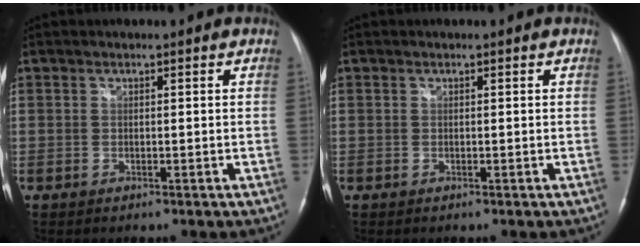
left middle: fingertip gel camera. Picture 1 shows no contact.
{"total": 0.0}